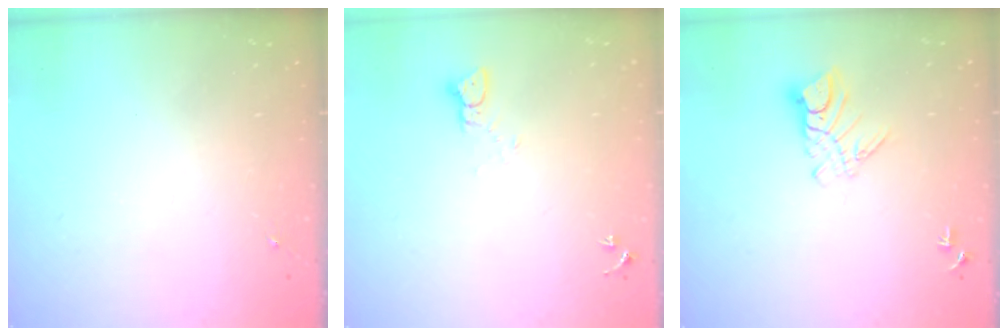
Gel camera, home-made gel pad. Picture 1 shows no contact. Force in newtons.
{"total": 2.4, "press": 2.4, "slide": 0.2}
{"total": 8.5, "press": 8.5, "slide": 0.9}